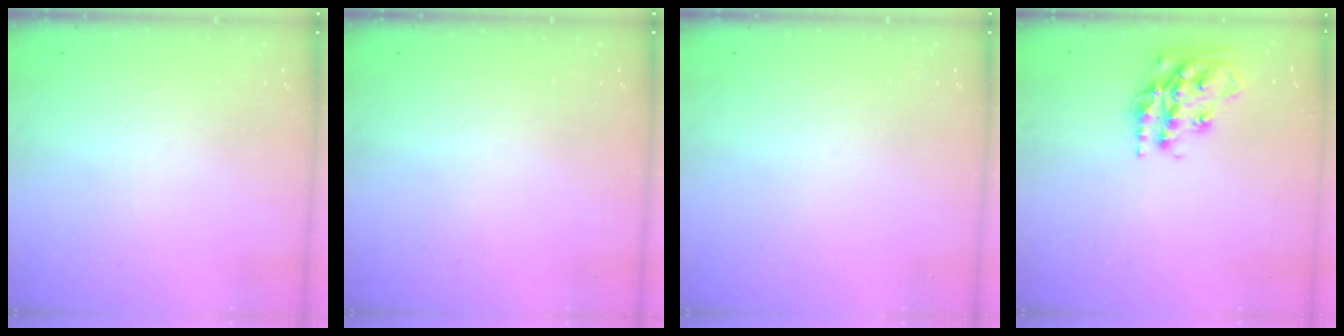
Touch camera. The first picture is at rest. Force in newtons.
{"total": 0.0}
{"total": 0.0}
{"total": 17.1, "press": 17.1, "slide": 1.4}